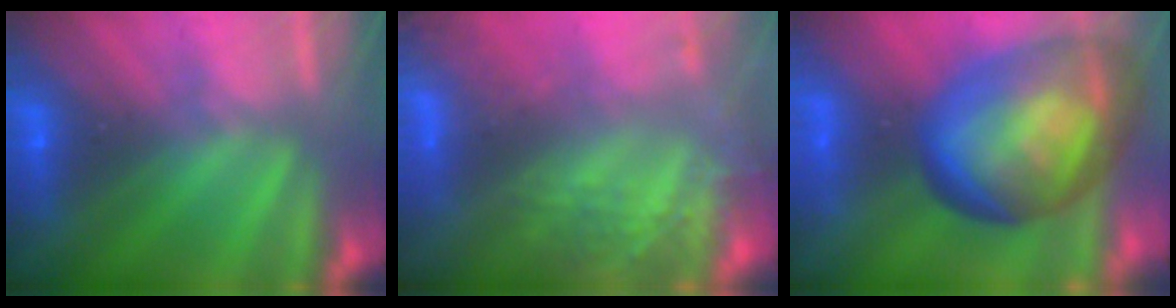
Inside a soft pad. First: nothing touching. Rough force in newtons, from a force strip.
{"total": 6.0}
{"total": 7.7}